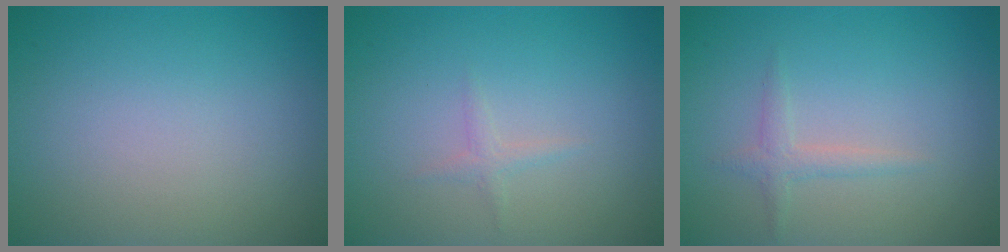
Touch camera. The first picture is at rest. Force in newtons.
{"total": 0.8, "press": 0.8, "slide": 0.1}
{"total": 1.3, "press": 1.3, "slide": 0.1}